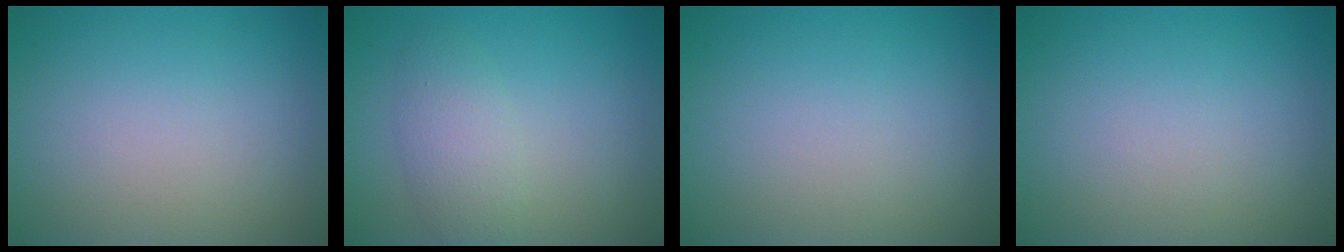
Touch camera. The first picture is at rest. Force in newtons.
{"total": 2.8, "press": 2.8, "slide": 0.1}
{"total": 0.0}
{"total": 0.0}